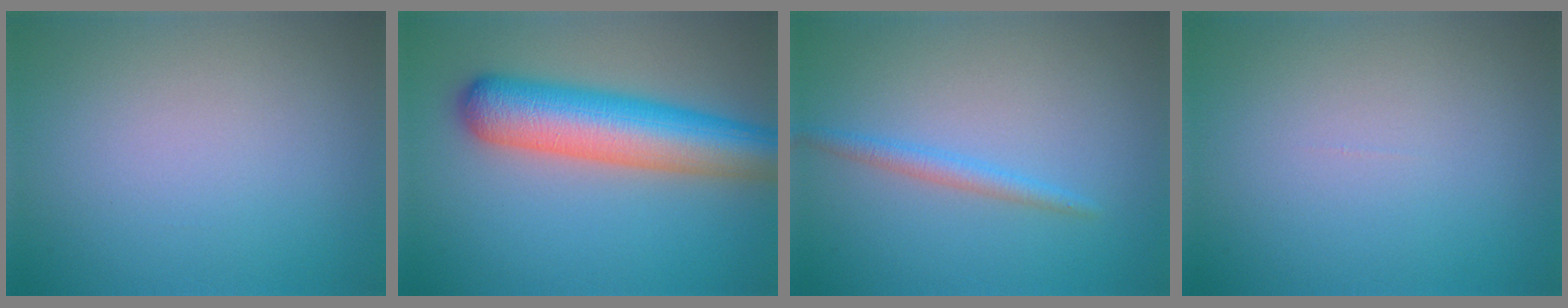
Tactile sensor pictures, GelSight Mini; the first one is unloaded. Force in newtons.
{"total": 8.9, "press": 8.9, "slide": 0.4}
{"total": 1.6, "press": 1.6, "slide": 0.1}
{"total": 0.0}